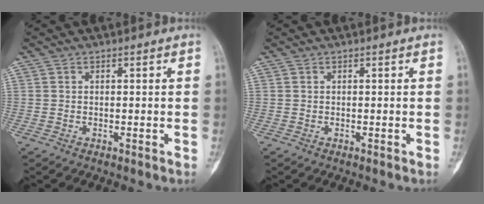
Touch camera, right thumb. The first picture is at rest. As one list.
[{"total": 0.0}]